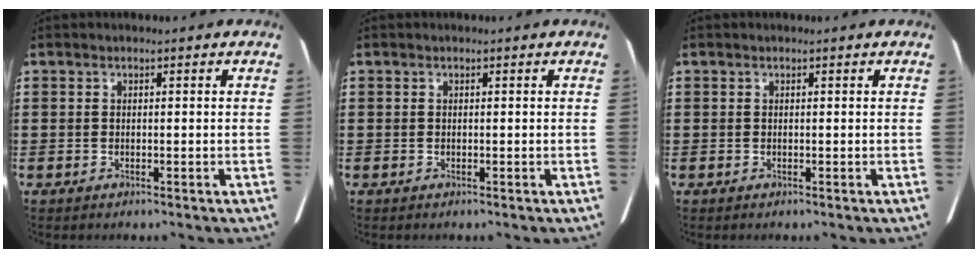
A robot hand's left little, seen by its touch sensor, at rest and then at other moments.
{"total": 0.0}
{"total": 0.0}